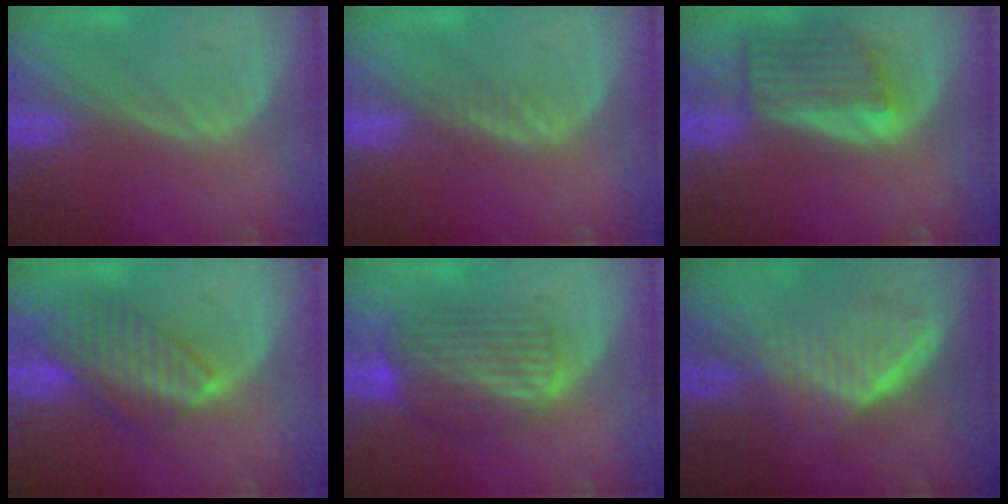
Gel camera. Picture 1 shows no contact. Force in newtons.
{"total": 1.4, "press": 1.3, "slide": 0.2}
{"total": 7.2, "press": 6.7, "slide": 2.8}
{"total": 7.8, "press": 7.1, "slide": 3.3}
{"total": 7.6, "press": 7.0, "slide": 3.1}
{"total": 6.8, "press": 6.0, "slide": 3.1}